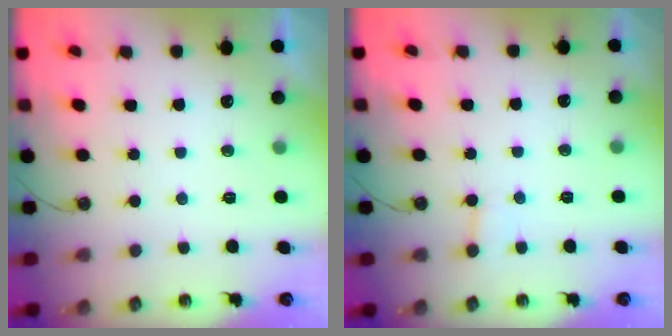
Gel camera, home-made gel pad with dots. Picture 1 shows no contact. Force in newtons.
{"total": 3.6, "press": 3.5, "slide": 0.3}